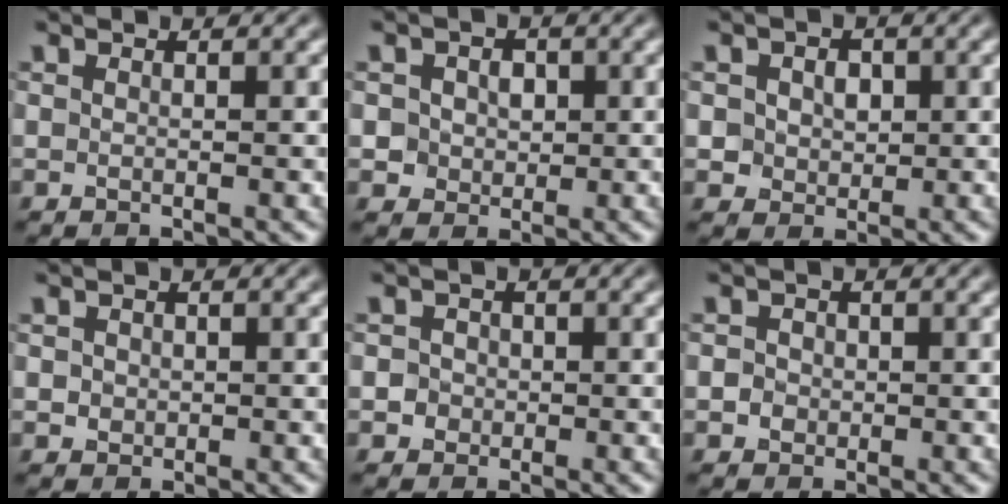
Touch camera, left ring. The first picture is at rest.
{"total": 3.0, "force": [0.5, 2.6, 1.3], "torque": [-0.017, 0.007, 0.005]}
{"total": 2.8, "force": [0.4, 2.3, 1.5], "torque": [-0.024, 0.006, 0.002]}
{"total": 1.1, "force": [0.1, 1.0, 0.4], "torque": [-0.001, -0.004, 0.005]}
{"total": 2.0, "force": [0.1, 1.9, 0.6], "torque": [0.008, 0.004, -0.004]}
{"total": 1.9, "force": [0.1, 1.7, 0.7], "torque": [0.001, 0.005, -0.004]}